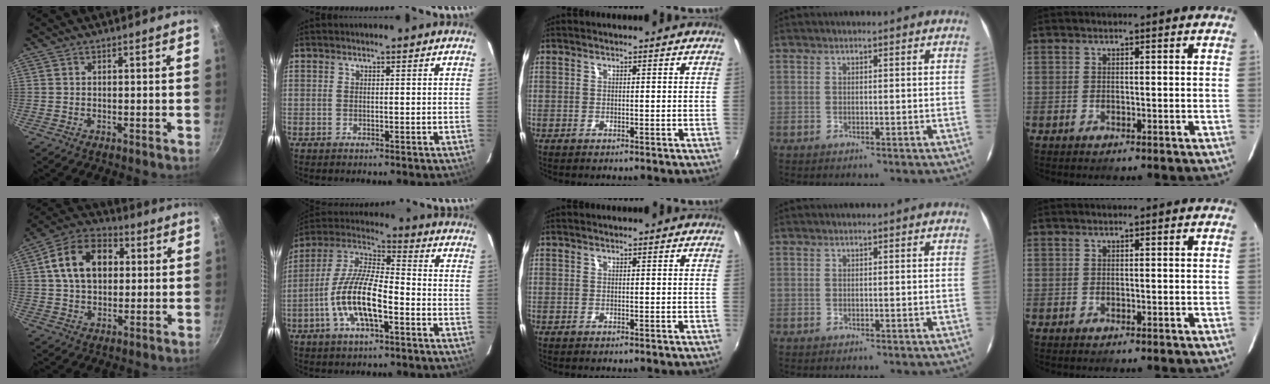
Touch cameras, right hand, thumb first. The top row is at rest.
{"thumb": {"total": 14.5, "force": [3.1, 10.1, 9.9], "torque": [-0.144, 0.020, 0.036]}, "index": {"total": 13.6, "force": [-5.0, 4.3, 11.9], "torque": [-0.245, -0.003, -0.095]}}